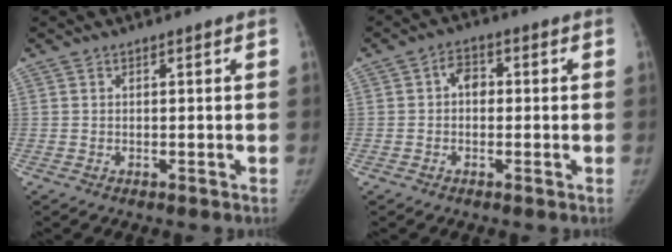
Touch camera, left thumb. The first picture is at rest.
{"total": 3.3, "force": [0.0, 2.4, 2.2], "torque": [-0.019, 0.012, -0.008]}